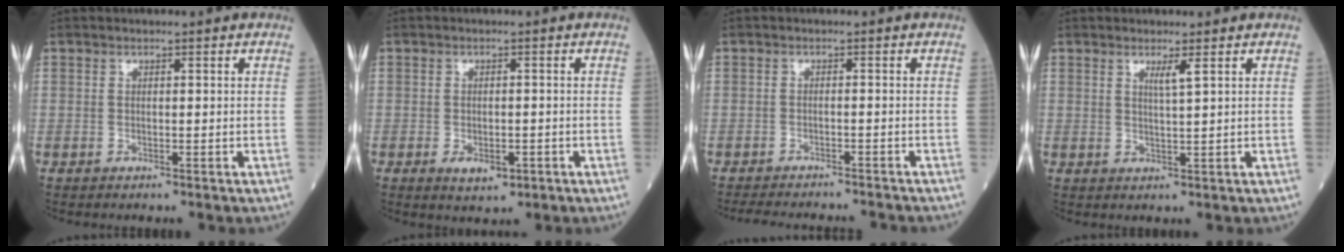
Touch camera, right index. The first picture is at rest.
{"total": 3.3, "force": [-1.5, 1.8, 2.4], "torque": [-0.033, 0.000, -0.012]}
{"total": 9.9, "force": [-9.3, 1.5, 3.0], "torque": [-0.044, -0.004, -0.123]}
{"total": 1.9, "force": [1.0, -0.5, 1.5], "torque": [-0.030, -0.009, 0.020]}